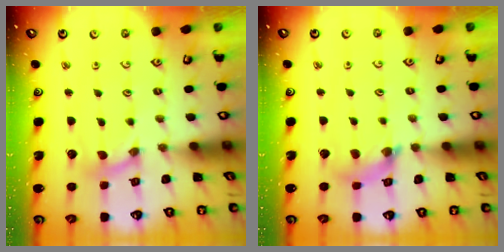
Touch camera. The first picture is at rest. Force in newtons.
{"total": 5.6, "press": 5.6, "slide": 0.5}